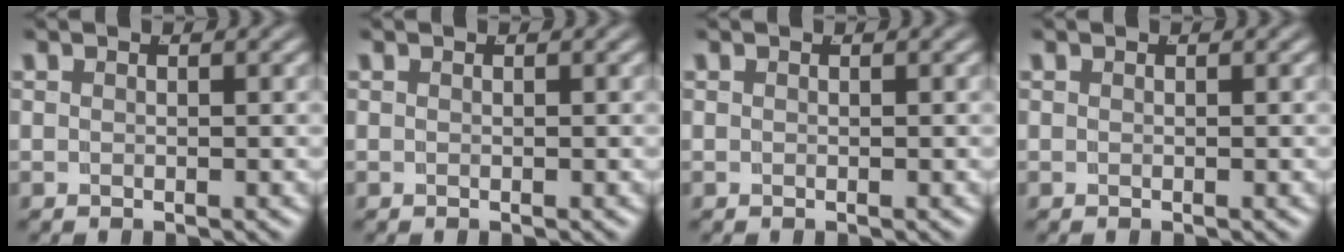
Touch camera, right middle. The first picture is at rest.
{"total": 0.0}
{"total": 0.0}
{"total": 0.0}